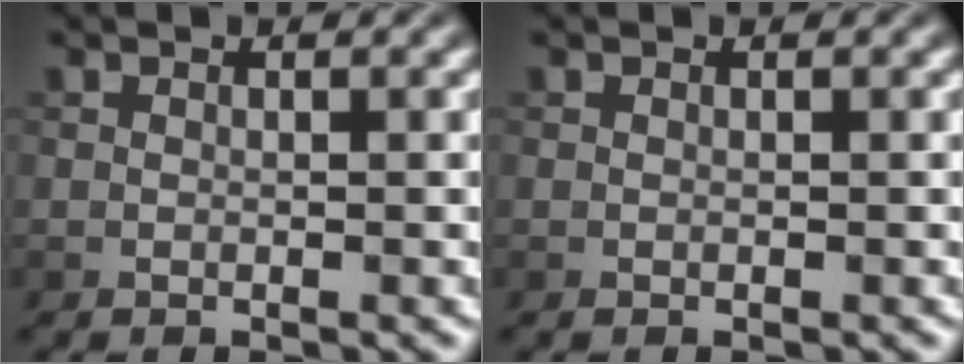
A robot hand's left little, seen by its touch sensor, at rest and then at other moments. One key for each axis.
{"total": 0.0}